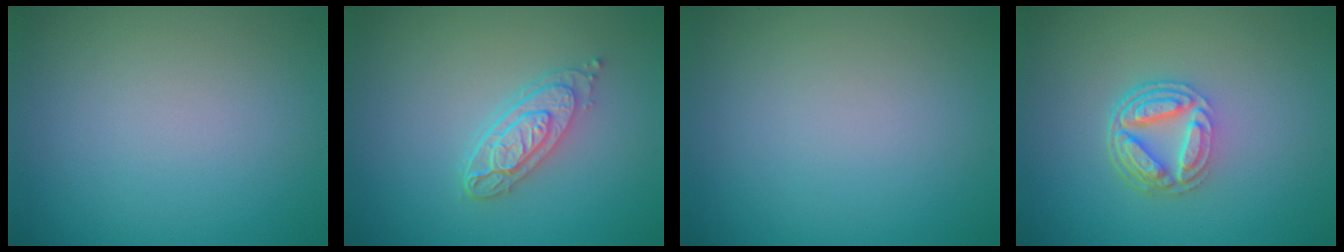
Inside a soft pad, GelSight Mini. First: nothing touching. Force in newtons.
{"total": 3.9, "press": 3.0, "slide": 2.5}
{"total": 0.0}
{"total": 4.7, "press": 3.4, "slide": 3.2}